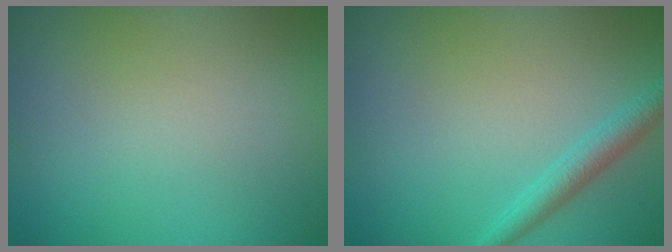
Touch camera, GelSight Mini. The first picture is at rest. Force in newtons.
{"total": 2.2, "press": 2.2, "slide": 0.2}